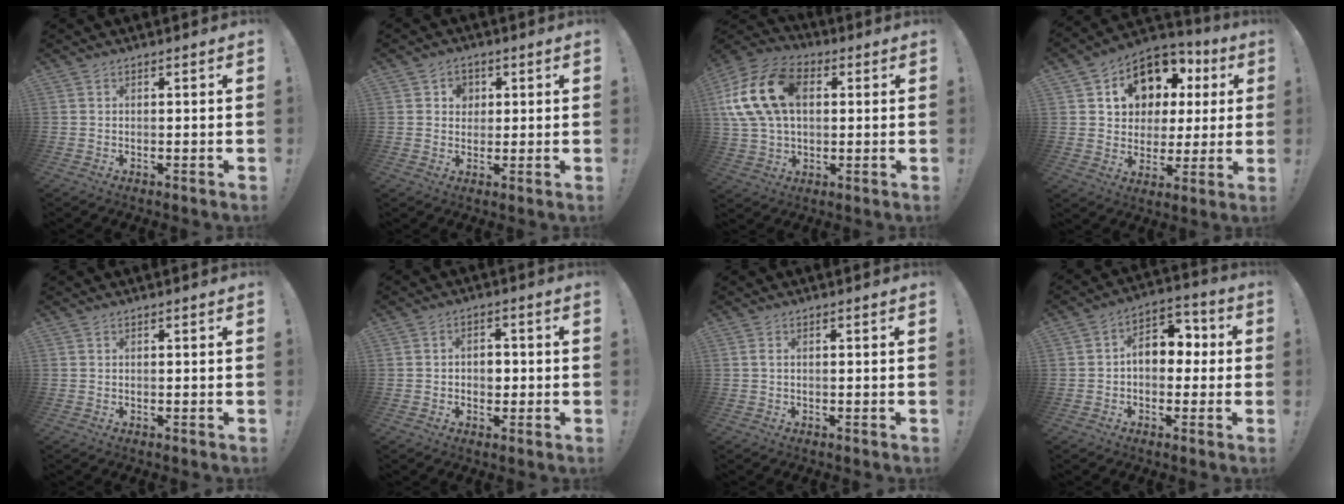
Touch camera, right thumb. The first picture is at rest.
{"total": 4.7, "force": [1.4, 4.2, 1.6], "torque": [-0.018, -0.002, 0.023]}
{"total": 19.9, "force": [4.2, 13.7, 13.9], "torque": [-0.264, 0.008, 0.079]}
{"total": 13.6, "force": [6.2, 10.4, 6.3], "torque": [-0.093, -0.038, 0.126]}
{"total": 0.0}
{"total": 3.7, "force": [-0.2, 3.2, 1.7], "torque": [-0.024, 0.001, -0.006]}
{"total": 1.1, "force": [-0.1, -0.1, 1.0], "torque": [-0.020, 0.000, -0.002]}
{"total": 9.9, "force": [0.8, 7.2, 6.8], "torque": [-0.089, 0.011, 0.018]}